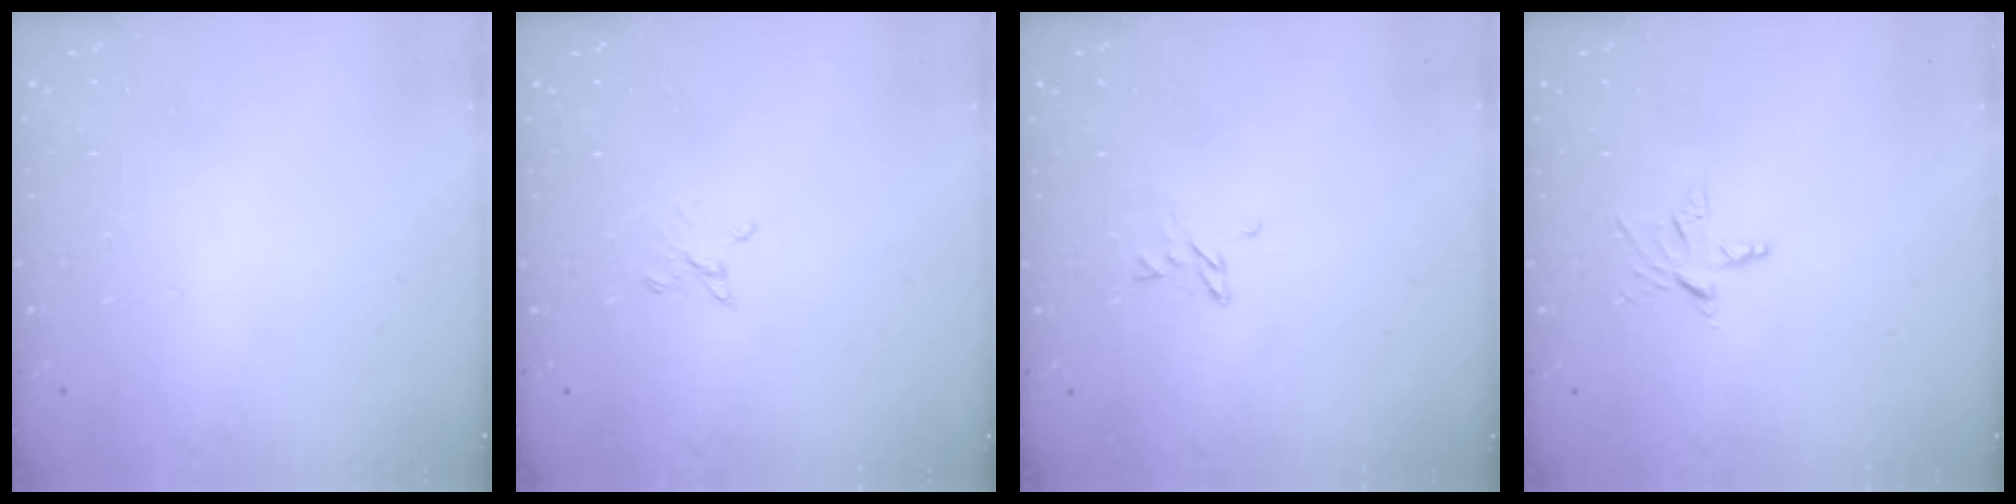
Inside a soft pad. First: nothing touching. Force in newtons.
{"total": 2.1, "press": 2.1, "slide": 0.3}
{"total": 3.6, "press": 3.6, "slide": 0.4}
{"total": 4.5, "press": 4.4, "slide": 0.3}